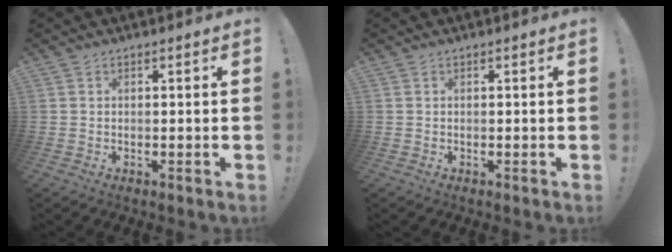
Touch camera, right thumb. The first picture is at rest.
{"total": 0.0}